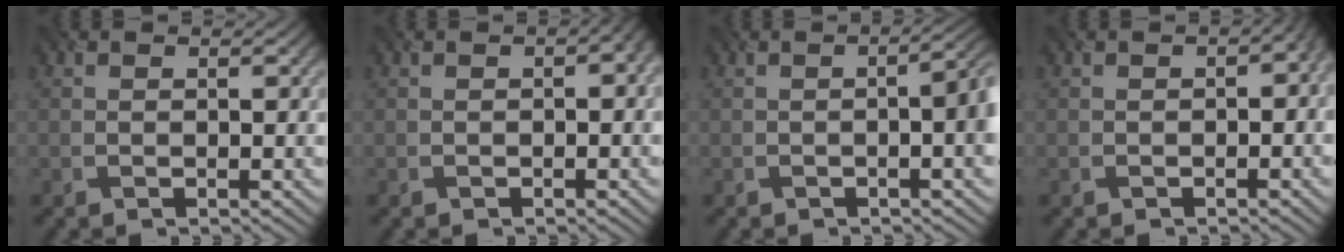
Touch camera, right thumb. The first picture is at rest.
{"total": 2.3, "force": [-0.1, 1.3, 1.9], "torque": [-0.024, -0.001, 0.002]}
{"total": 5.0, "force": [-0.5, 1.7, 4.7], "torque": [-0.058, 0.000, -0.003]}
{"total": 2.8, "force": [-0.3, 1.8, 2.2], "torque": [-0.023, -0.007, -0.003]}